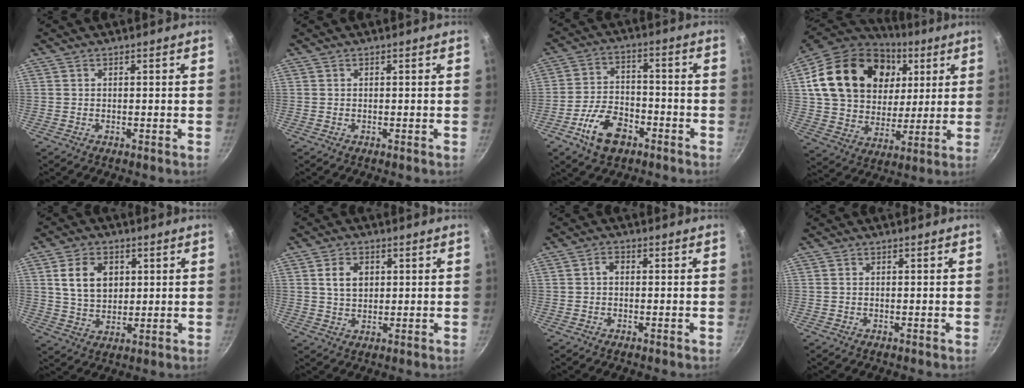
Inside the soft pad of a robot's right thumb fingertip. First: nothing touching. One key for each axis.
{"total": 0.0}
{"total": 10.6, "fx": -5.6, "fy": 6.3, "fz": 6.5, "tx": -0.101, "ty": 0.037, "tz": -0.103}
{"total": 27.4, "fx": 8.7, "fy": 19.8, "fz": 16.9, "tx": -0.286, "ty": 0.000, "tz": 0.154}
{"total": 9.2, "fx": 2.4, "fy": 6.6, "fz": 5.9, "tx": -0.086, "ty": -0.007, "tz": 0.046}
{"total": 5.3, "fx": 1.4, "fy": 3.8, "fz": 3.4, "tx": -0.045, "ty": -0.003, "tz": 0.026}
{"total": 1.7, "fx": -0.1, "fy": 1.3, "fz": 1.2, "tx": -0.018, "ty": 0.008, "tz": -0.003}
{"total": 0.0}